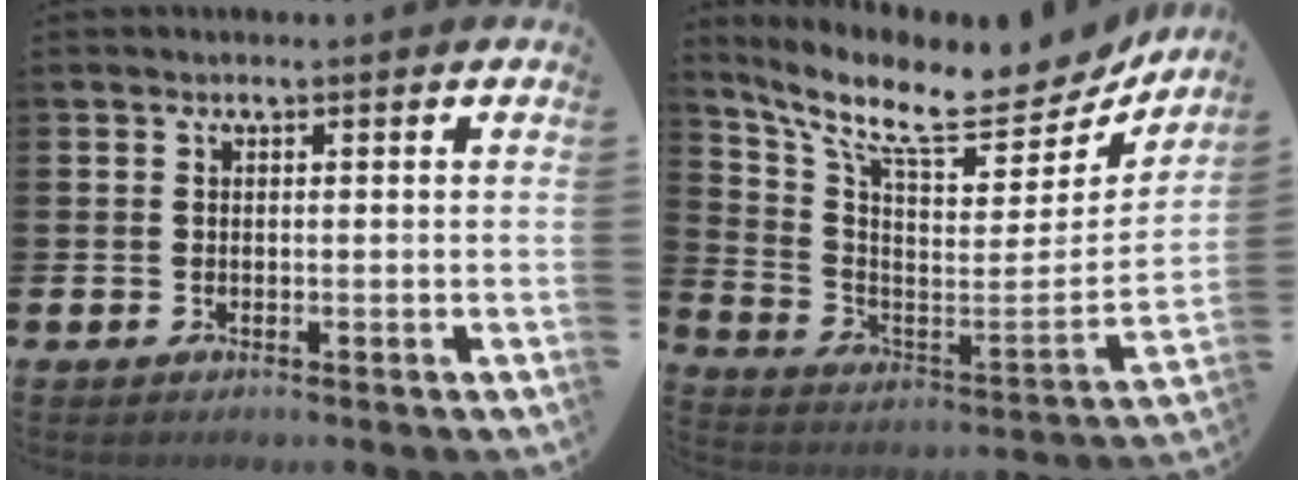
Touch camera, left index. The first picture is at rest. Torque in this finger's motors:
{"motor_torque": [0.91, -1.23, 0.41, 0.21]}